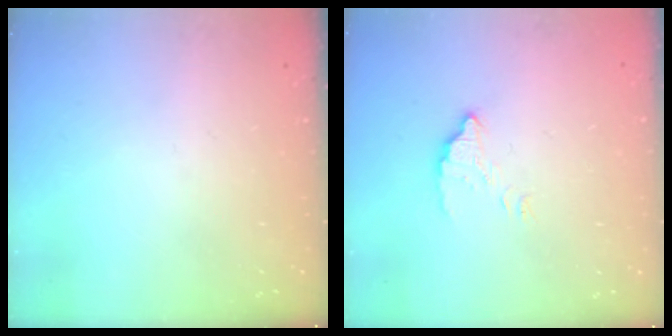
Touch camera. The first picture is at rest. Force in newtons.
{"total": 3.5, "press": 3.5, "slide": 0.1}